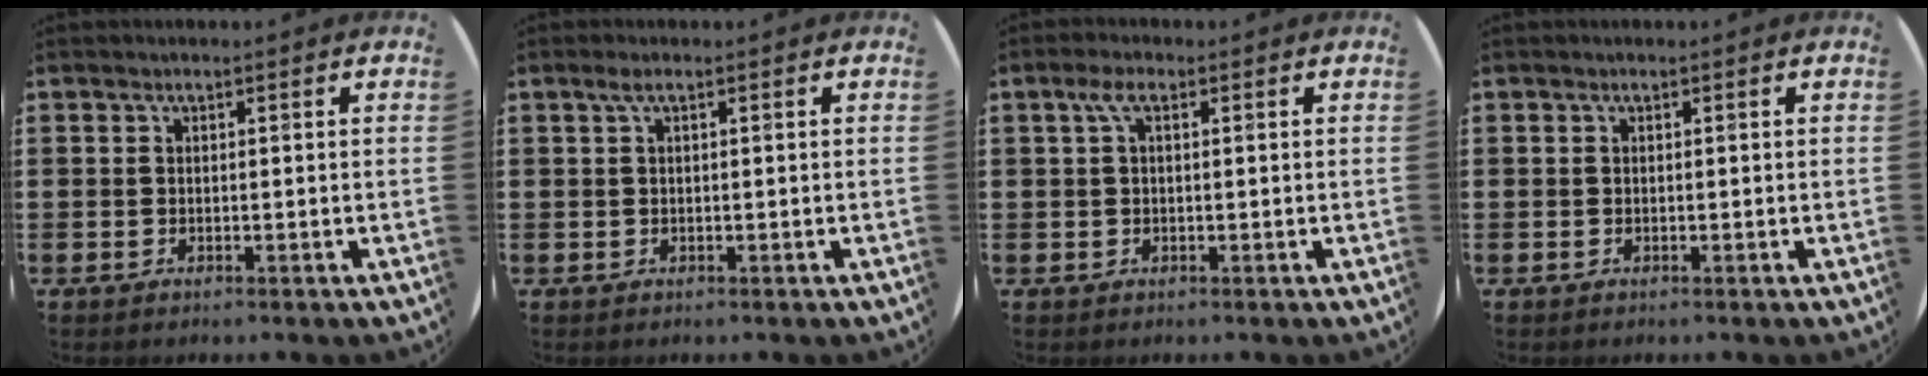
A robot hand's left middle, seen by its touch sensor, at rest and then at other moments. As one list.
[{"total": 1.0, "force": [0.3, 0.1, 1.0], "torque": [-0.019, 0.002, 0.005]}, {"total": 2.2, "force": [0.8, 0.8, 1.9], "torque": [-0.042, 0.007, 0.012]}, {"total": 0.0}]